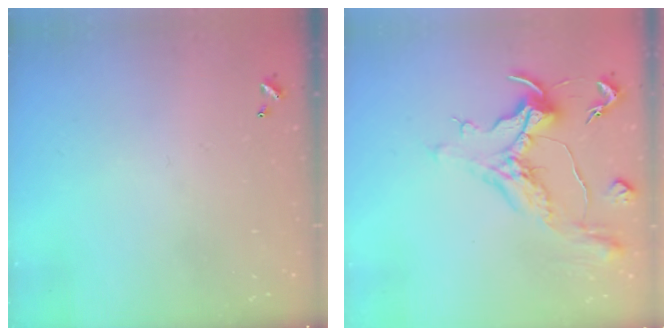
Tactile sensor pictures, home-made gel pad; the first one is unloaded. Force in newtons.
{"total": 1.6, "press": 1.5, "slide": 0.6}